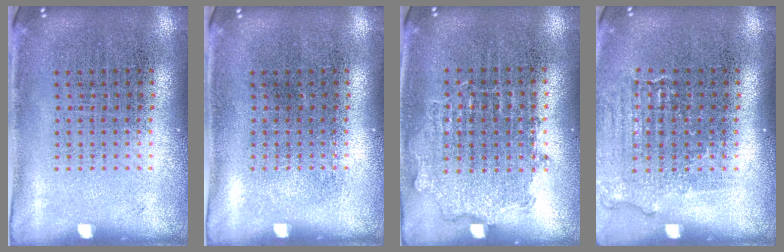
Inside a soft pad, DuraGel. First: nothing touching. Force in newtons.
{"total": 0.0}
{"total": 0.9, "press": 0.9, "slide": 0.3}
{"total": 1.0, "press": 1.0, "slide": 0.3}